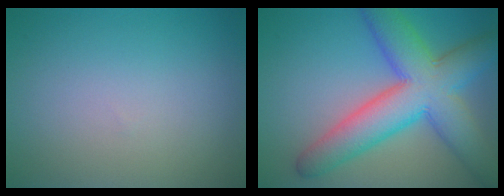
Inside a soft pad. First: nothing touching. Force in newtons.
{"total": 10.0, "press": 10.0, "slide": 0.2}